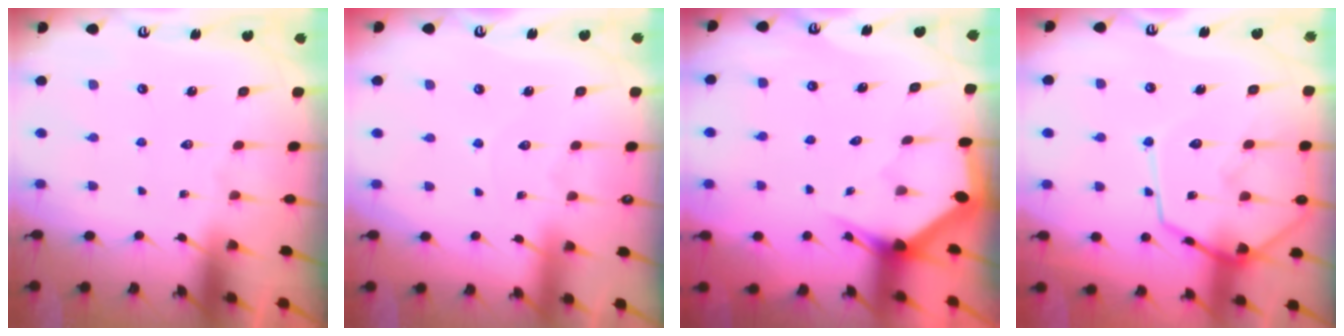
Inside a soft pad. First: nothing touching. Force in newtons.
{"total": 3.0, "press": 3.0, "slide": 0.2}
{"total": 2.9, "press": 2.9, "slide": 0.1}
{"total": 13.7, "press": 13.7, "slide": 1.3}